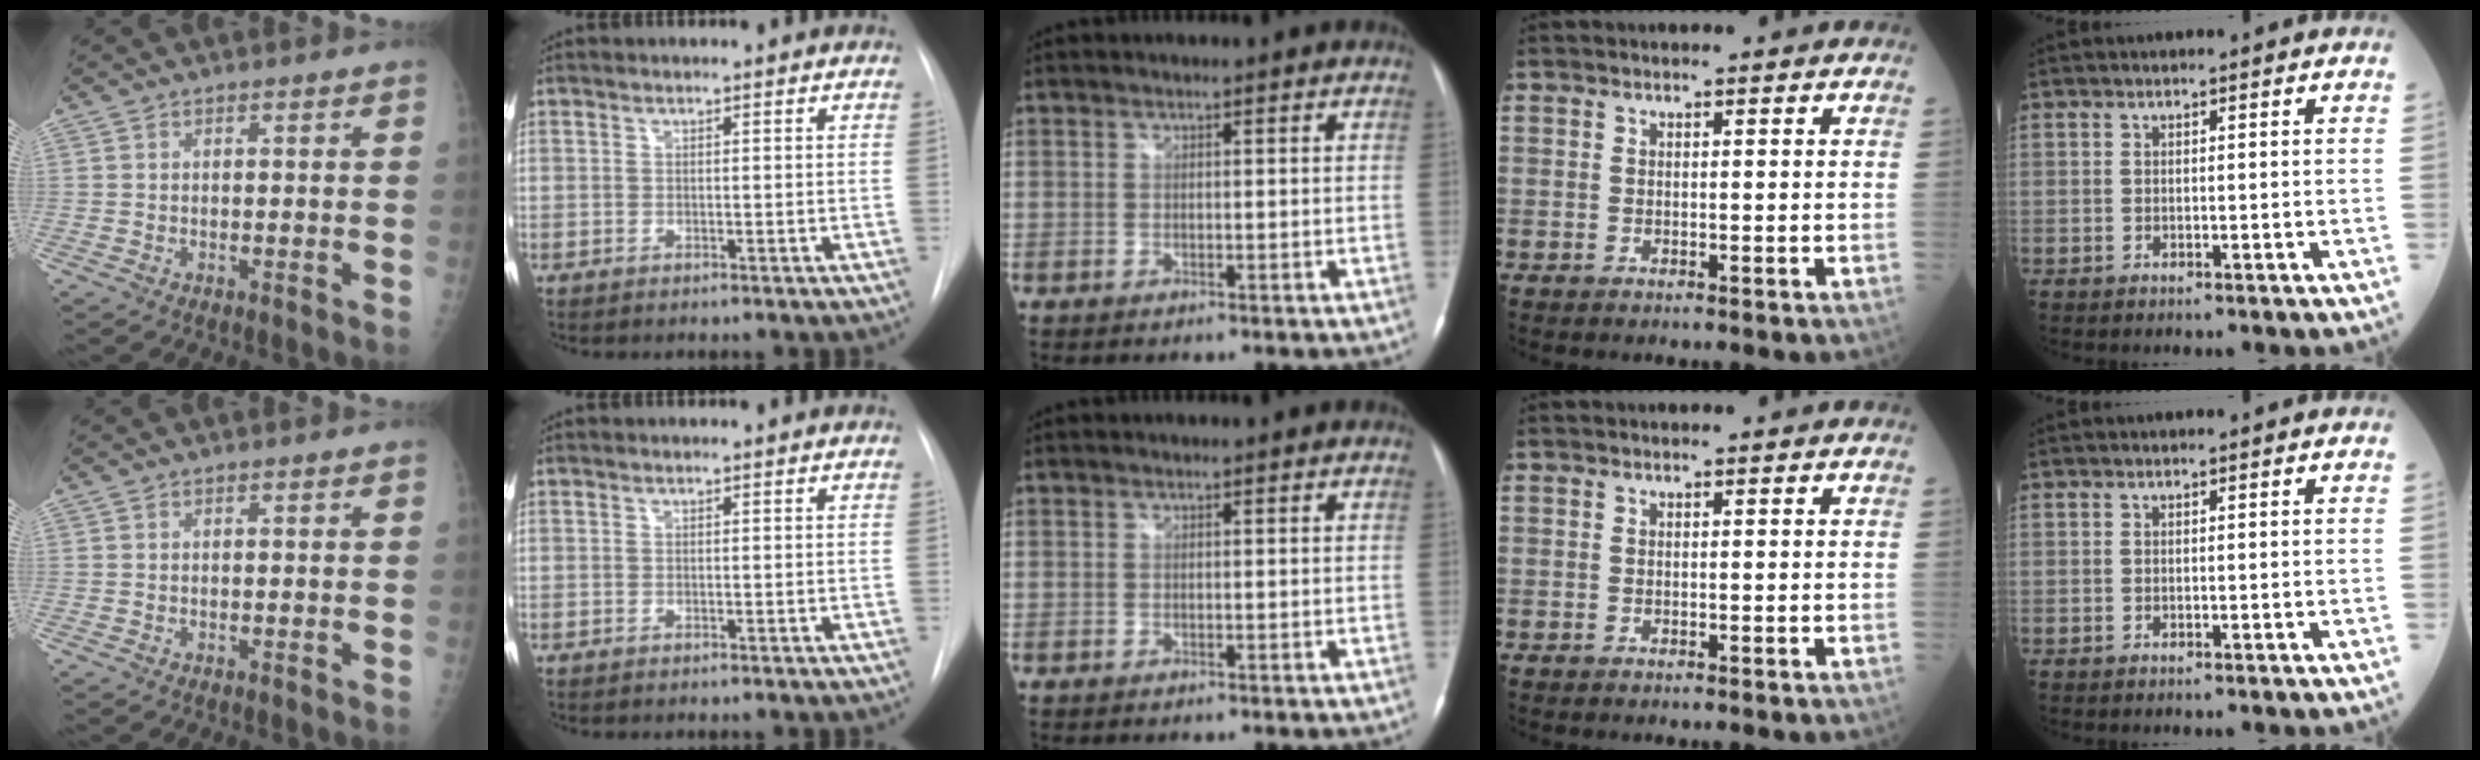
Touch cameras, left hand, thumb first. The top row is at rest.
{}